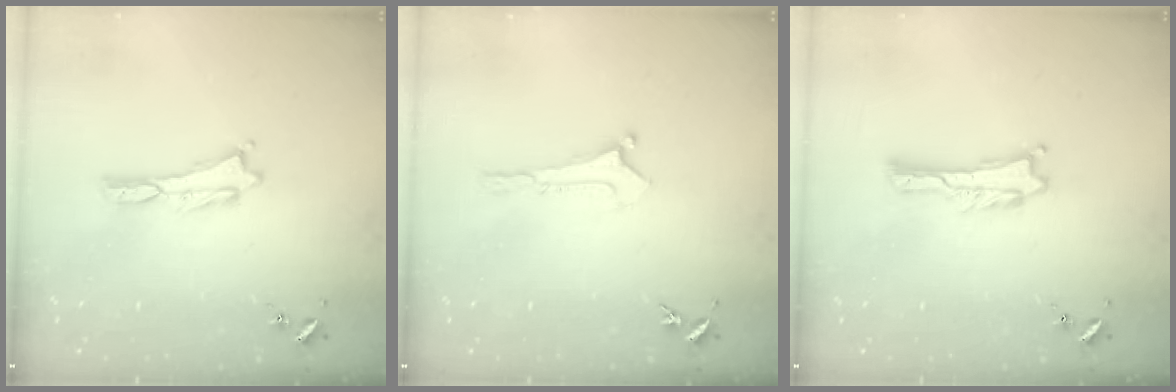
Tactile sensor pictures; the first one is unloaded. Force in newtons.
{"total": 0.0}
{"total": 0.0}